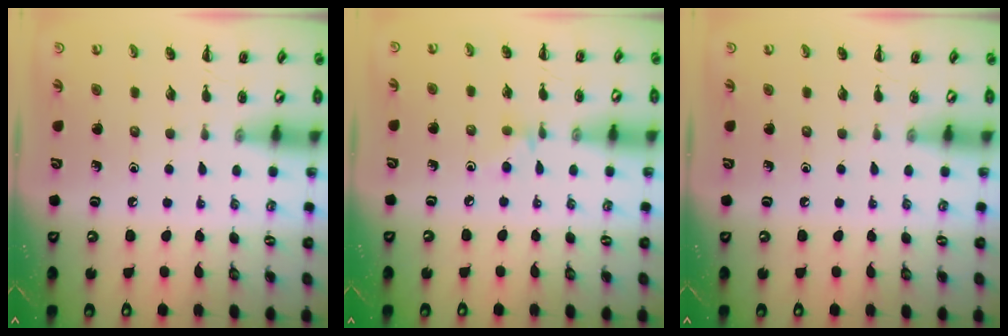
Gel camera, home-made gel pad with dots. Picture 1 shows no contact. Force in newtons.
{"total": 4.2, "press": 4.0, "slide": 1.2}
{"total": 0.0}